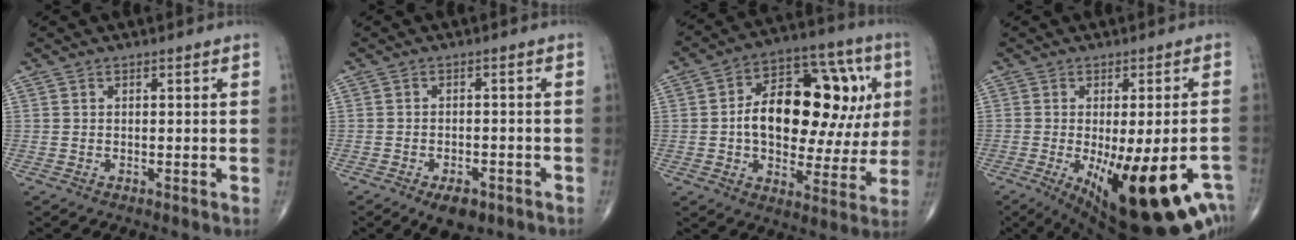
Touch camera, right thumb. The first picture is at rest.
{"total": 5.8, "force": [-3.5, 3.0, 3.6], "torque": [-0.043, 0.009, -0.048]}
{"total": 23.9, "force": [3.4, 13.5, 19.4], "torque": [-0.249, 0.028, 0.050]}
{"total": 24.0, "force": [-10.5, 8.0, 20.1], "torque": [-0.222, -0.012, -0.127]}